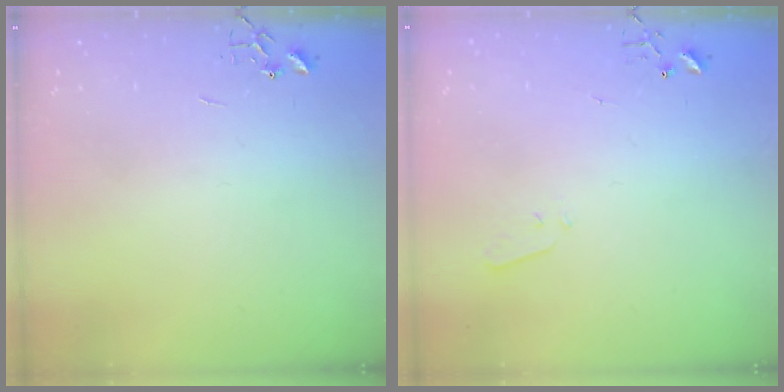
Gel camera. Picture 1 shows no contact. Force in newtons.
{"total": 3.3, "press": 3.2, "slide": 0.6}